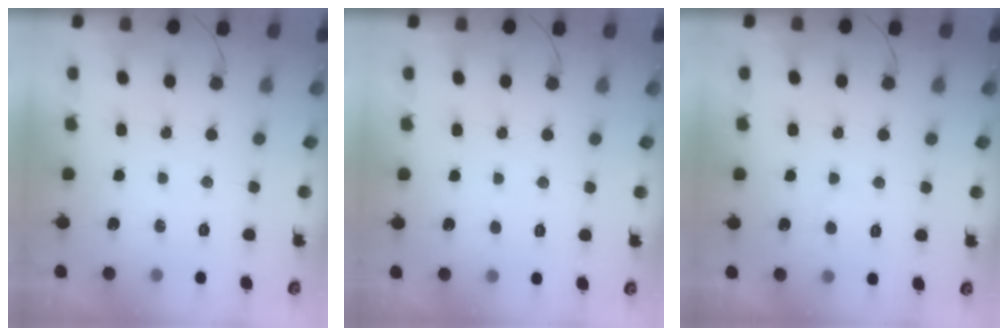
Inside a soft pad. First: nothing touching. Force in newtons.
{"total": 2.2, "press": 2.2, "slide": 0.2}
{"total": 2.6, "press": 2.5, "slide": 0.3}